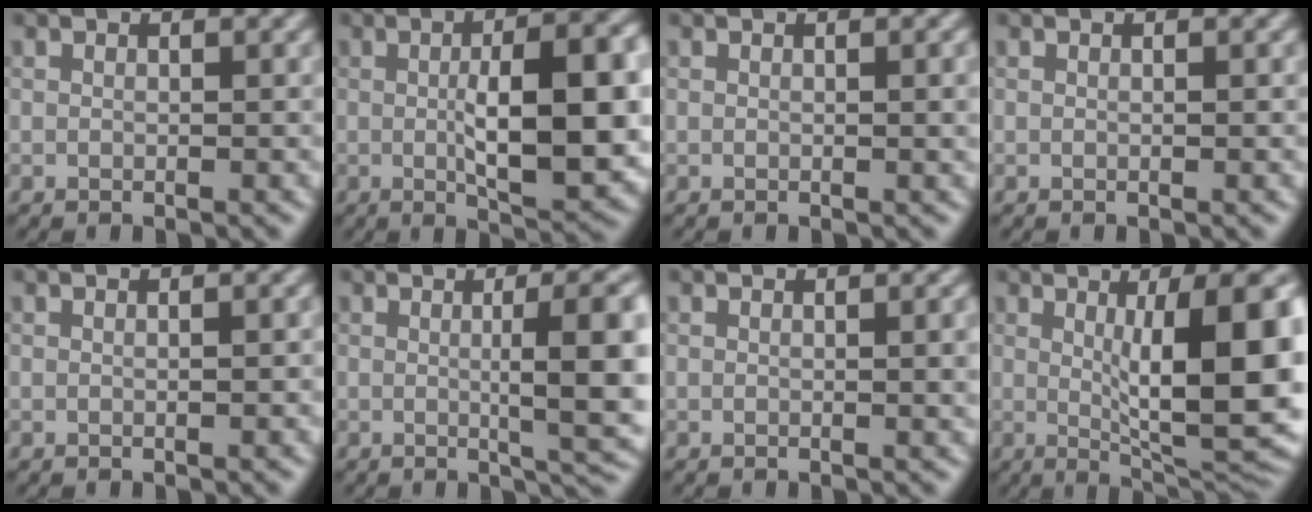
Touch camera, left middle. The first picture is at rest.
{"total": 10.3, "force": [-0.2, 3.3, 9.7], "torque": [-0.138, -0.005, 0.000]}
{"total": 1.2, "force": [0.1, 0.3, 1.2], "torque": [-0.013, 0.001, 0.000]}
{"total": 0.0}
{"total": 0.8, "force": [0.0, 0.1, 0.8], "torque": [-0.012, 0.000, -0.001]}
{"total": 8.6, "force": [0.3, 2.0, 8.4], "torque": [-0.100, 0.006, 0.005]}
{"total": 1.8, "force": [0.1, 0.5, 1.7], "torque": [-0.019, 0.002, 0.000]}
{"total": 11.8, "force": [1.3, 2.9, 11.3], "torque": [-0.150, -0.006, 0.028]}